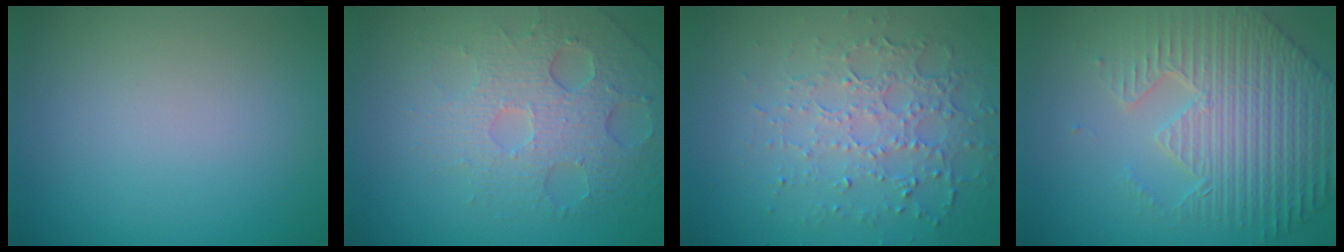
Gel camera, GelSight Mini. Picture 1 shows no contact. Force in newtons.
{"total": 4.9, "press": 4.1, "slide": 2.6}
{"total": 4.9, "press": 3.5, "slide": 3.4}
{"total": 7.6, "press": 5.7, "slide": 5.0}